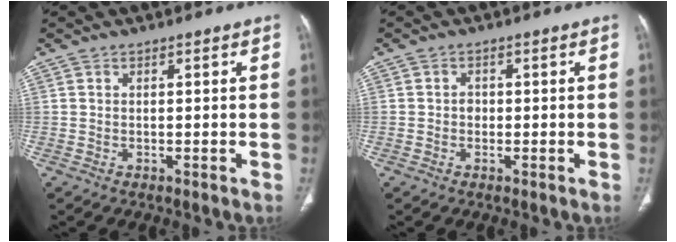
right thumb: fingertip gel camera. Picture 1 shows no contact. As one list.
[{"total": 1.5, "force": [-0.1, 1.3, 0.7], "torque": [-0.004, 0.005, -0.004]}]